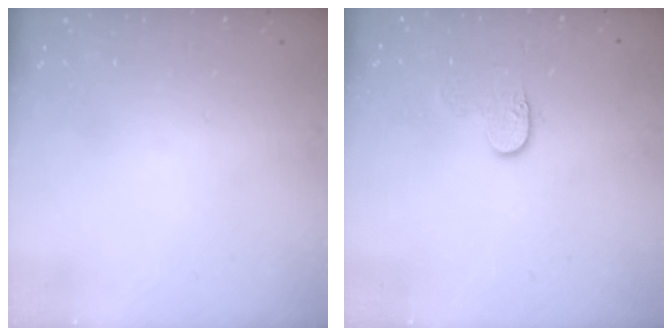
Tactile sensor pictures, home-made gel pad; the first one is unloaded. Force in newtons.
{"total": 5.8, "press": 5.8, "slide": 0.6}